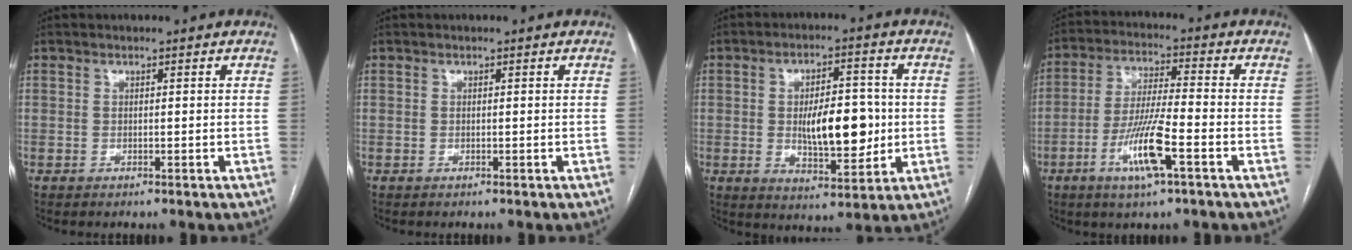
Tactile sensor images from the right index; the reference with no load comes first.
{"total": 0.0}
{"total": 11.1, "force": [-0.4, 4.3, 10.3], "torque": [-0.164, 0.003, 0.002]}
{"total": 10.7, "force": [-4.6, 0.9, 9.6], "torque": [-0.186, -0.009, -0.084]}